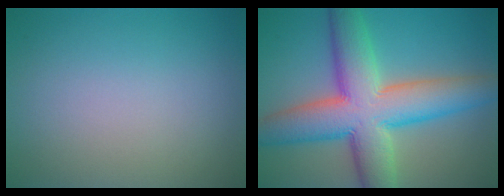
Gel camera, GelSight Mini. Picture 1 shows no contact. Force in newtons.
{"total": 11.3, "press": 11.3, "slide": 0.6}